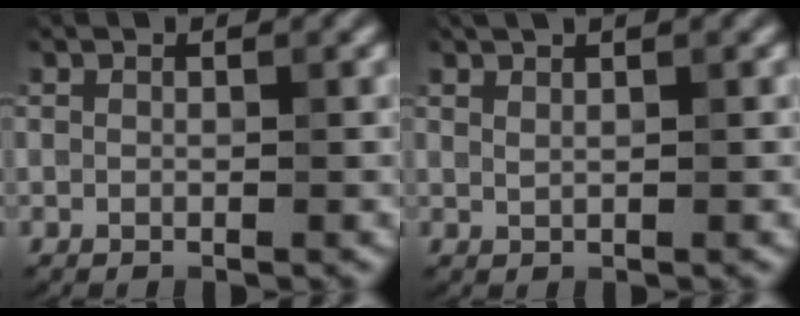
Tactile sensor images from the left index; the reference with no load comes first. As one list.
[{"total": 1.9, "force": [1.4, 0.5, 1.1], "torque": [-0.015, -0.004, 0.021]}]